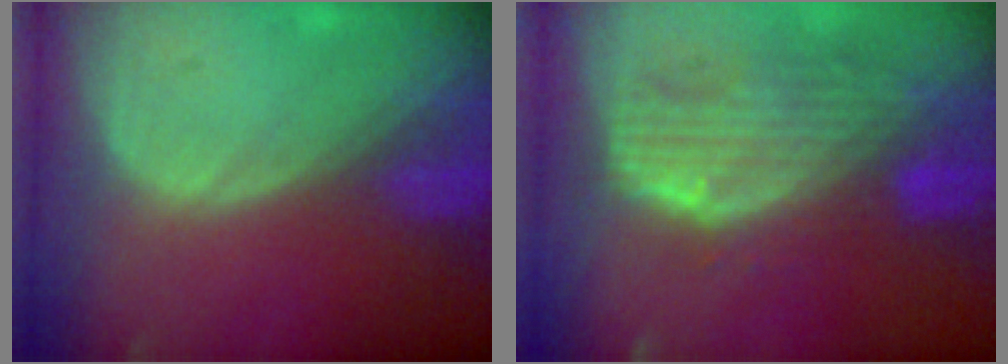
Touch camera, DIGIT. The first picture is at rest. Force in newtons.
{"total": 10.5, "press": 9.1, "slide": 5.4}